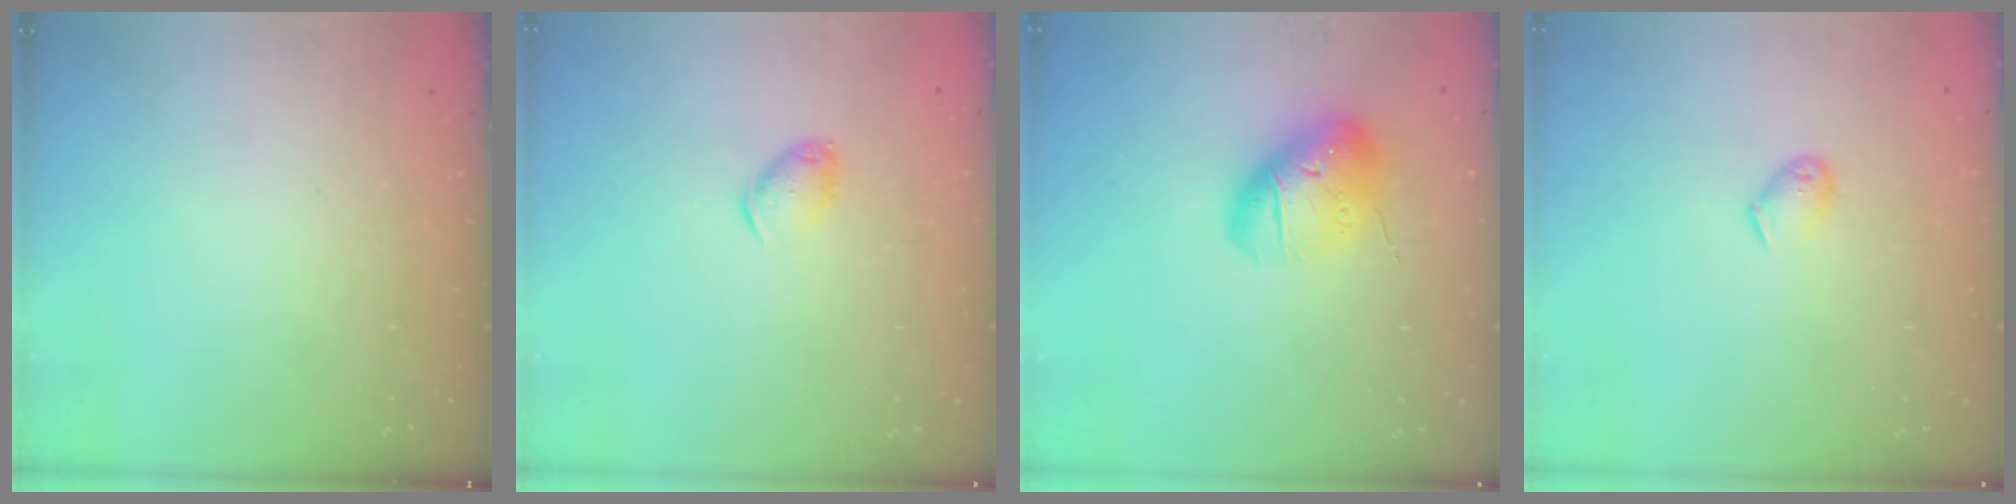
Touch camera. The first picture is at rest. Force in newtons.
{"total": 6.6, "press": 6.5, "slide": 1.2}
{"total": 14.1, "press": 13.9, "slide": 2.6}
{"total": 5.0, "press": 4.9, "slide": 0.9}